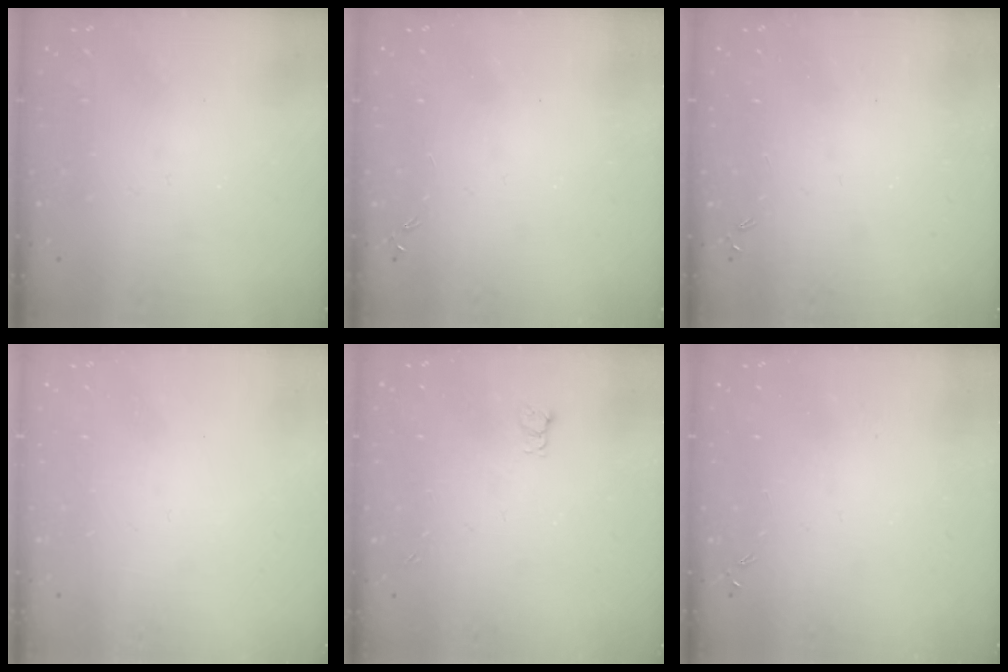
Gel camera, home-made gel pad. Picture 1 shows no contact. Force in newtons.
{"total": 0.0}
{"total": 0.0}
{"total": 0.0}
{"total": 3.5, "press": 3.5, "slide": 0.6}
{"total": 0.0}